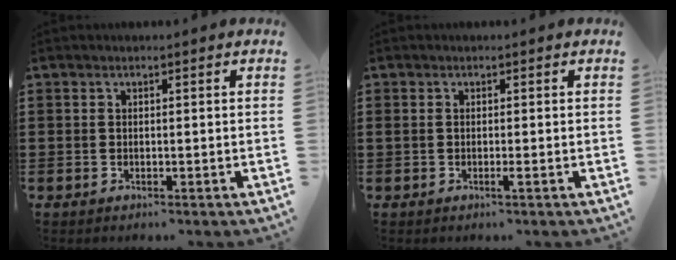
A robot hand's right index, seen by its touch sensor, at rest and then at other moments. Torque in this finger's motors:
{"motor_torque": [1.75, 0.24, 0.48, 0.20]}